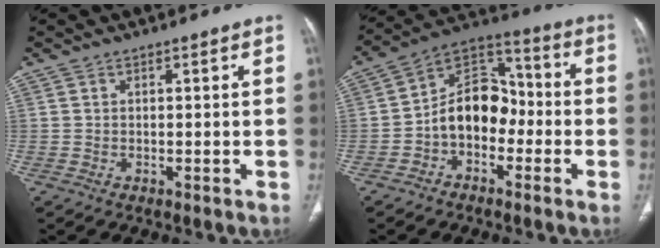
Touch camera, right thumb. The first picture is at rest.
{"total": 12.4, "force": [-2.8, 8.9, 8.2], "torque": [-0.107, 0.053, -0.063]}